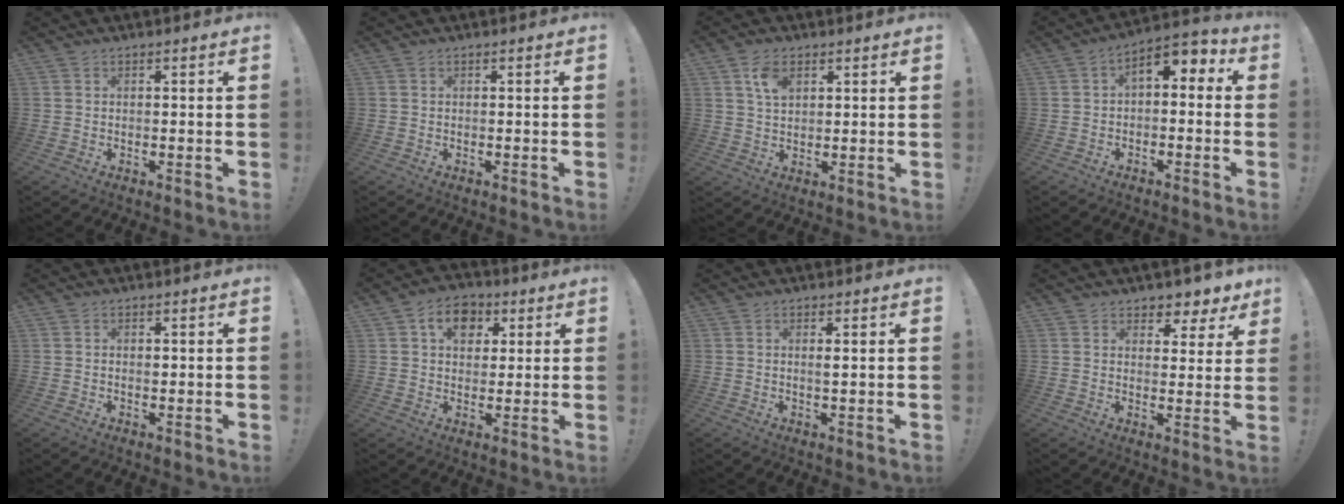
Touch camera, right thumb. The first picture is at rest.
{"total": 0.0}
{"total": 6.1, "force": [3.1, 4.0, 3.5], "torque": [-0.050, -0.009, 0.055]}
{"total": 5.9, "force": [1.1, 3.2, 4.8], "torque": [-0.062, -0.005, 0.020]}
{"total": 0.5, "force": [-0.1, 0.5, 0.3], "torque": [-0.005, 0.002, -0.003]}
{"total": 9.3, "force": [3.2, 7.3, 4.8], "torque": [-0.055, -0.006, 0.058]}
{"total": 1.3, "force": [0.4, 0.0, 1.2], "torque": [-0.014, -0.006, 0.004]}
{"total": 5.6, "force": [4.4, 3.2, 1.2], "torque": [-0.008, -0.042, 0.080]}